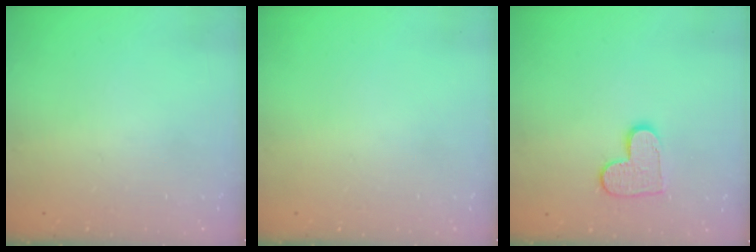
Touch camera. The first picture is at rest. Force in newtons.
{"total": 0.0}
{"total": 9.9, "press": 9.9, "slide": 0.3}